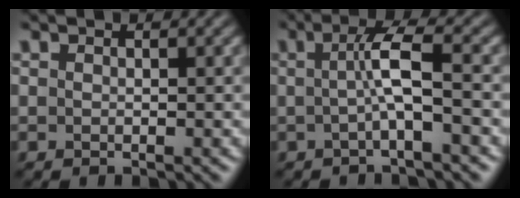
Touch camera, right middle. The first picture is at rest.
{"total": 3.7, "force": [-0.2, 0.5, 3.7], "torque": [-0.066, 0.008, -0.008]}